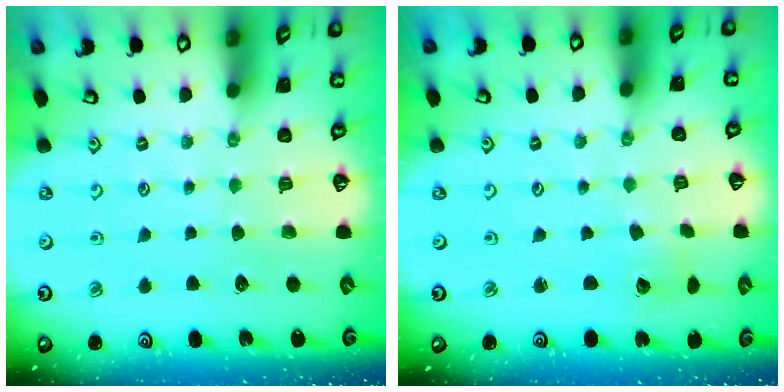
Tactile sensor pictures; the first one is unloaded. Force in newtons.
{"total": 2.7, "press": 2.7, "slide": 0.2}